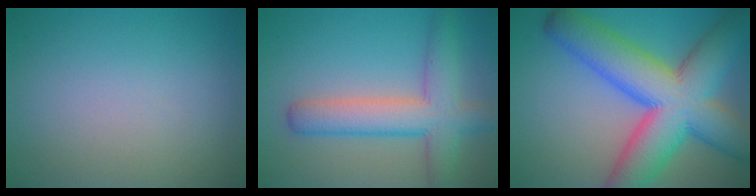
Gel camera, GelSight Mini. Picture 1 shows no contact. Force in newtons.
{"total": 6.1, "press": 6.1, "slide": 0.3}
{"total": 13.6, "press": 13.6, "slide": 0.6}